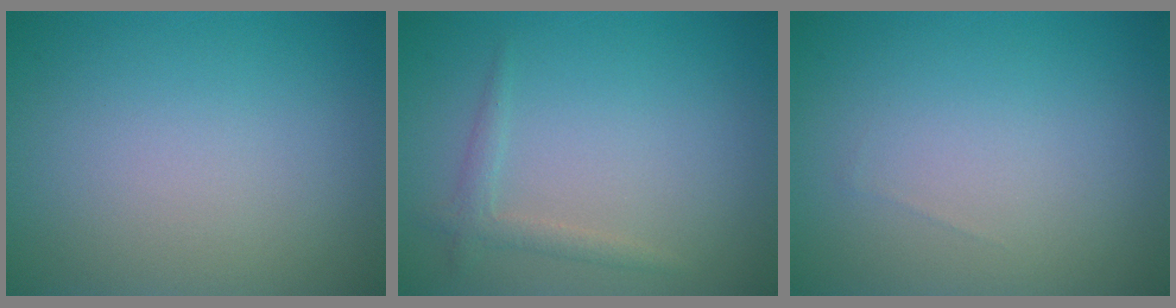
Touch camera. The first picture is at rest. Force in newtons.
{"total": 1.5, "press": 1.5, "slide": 0.1}
{"total": 0.0}